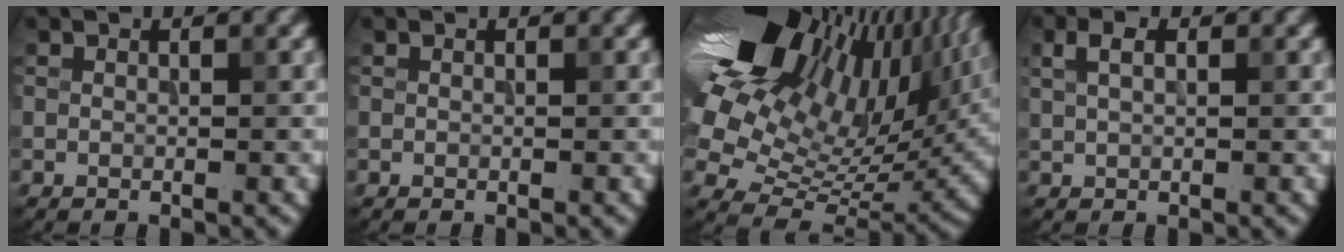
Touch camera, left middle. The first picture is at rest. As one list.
[{"total": 0.0}, {"total": 18.5, "force": [9.2, 10.7, 12.0], "torque": [-0.254, 0.041, 0.162]}, {"total": 1.9, "force": [0.9, 0.9, 1.4], "torque": [-0.031, 0.005, 0.017]}]